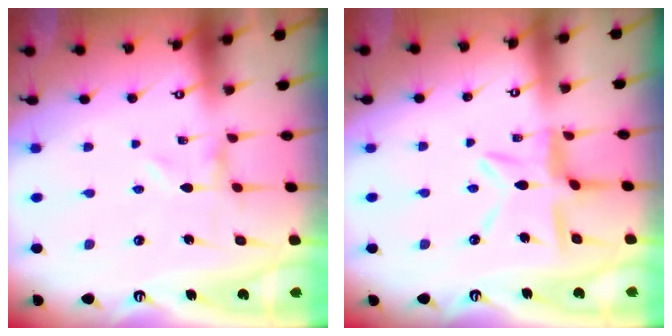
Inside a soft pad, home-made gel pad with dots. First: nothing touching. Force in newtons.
{"total": 11.1, "press": 11.0, "slide": 1.1}